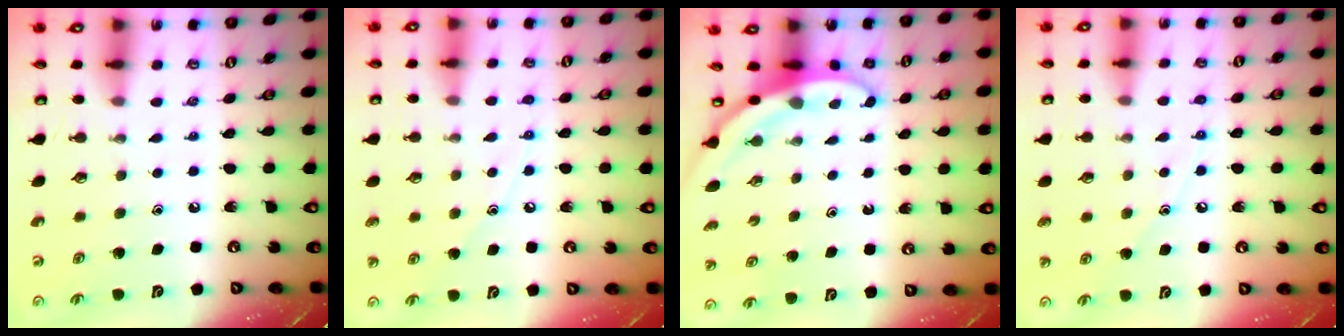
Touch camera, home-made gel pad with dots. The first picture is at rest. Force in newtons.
{"total": 6.8, "press": 6.7, "slide": 0.7}
{"total": 3.3, "press": 3.3, "slide": 0.2}
{"total": 6.8, "press": 6.7, "slide": 0.7}